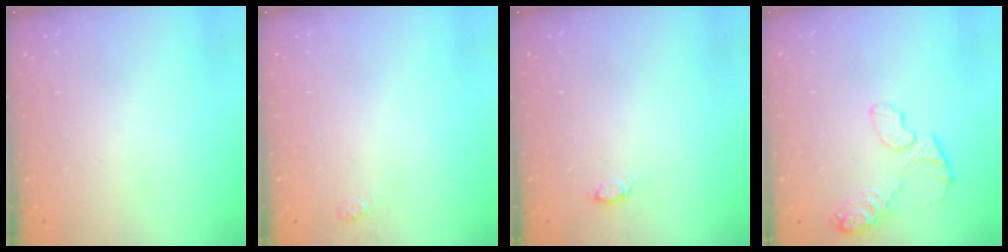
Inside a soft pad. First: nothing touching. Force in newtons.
{"total": 3.6, "press": 3.6, "slide": 0.6}
{"total": 3.1, "press": 3.1, "slide": 0.3}
{"total": 9.5, "press": 9.5, "slide": 1.0}